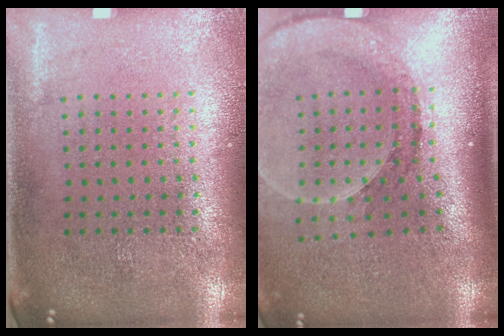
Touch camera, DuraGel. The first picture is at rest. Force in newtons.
{"total": 2.7, "press": 2.0, "slide": 1.8}